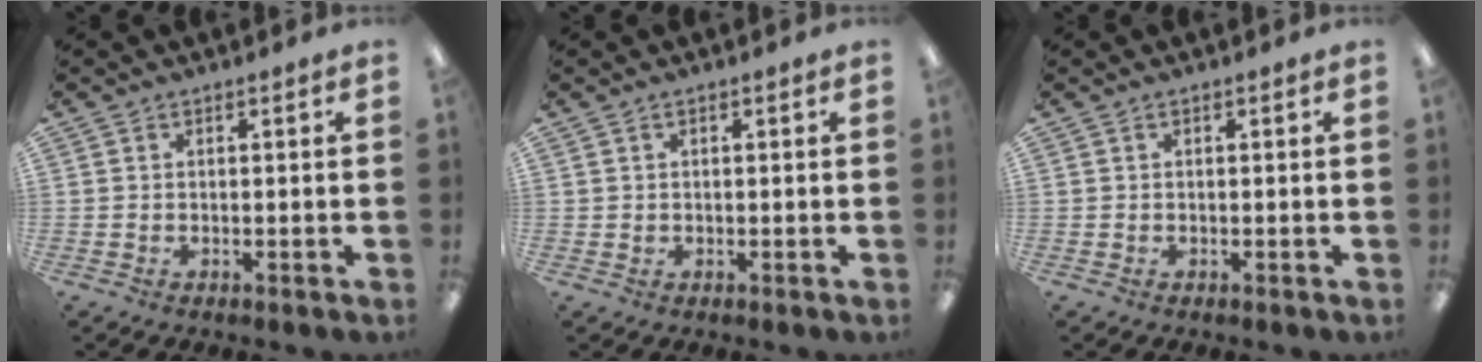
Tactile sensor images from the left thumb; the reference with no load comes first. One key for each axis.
{"total": 0.8, "fx": 0.4, "fy": 0.6, "fz": 0.2, "tx": -0.006, "ty": 0.006, "tz": 0.006}
{"total": 0.0}